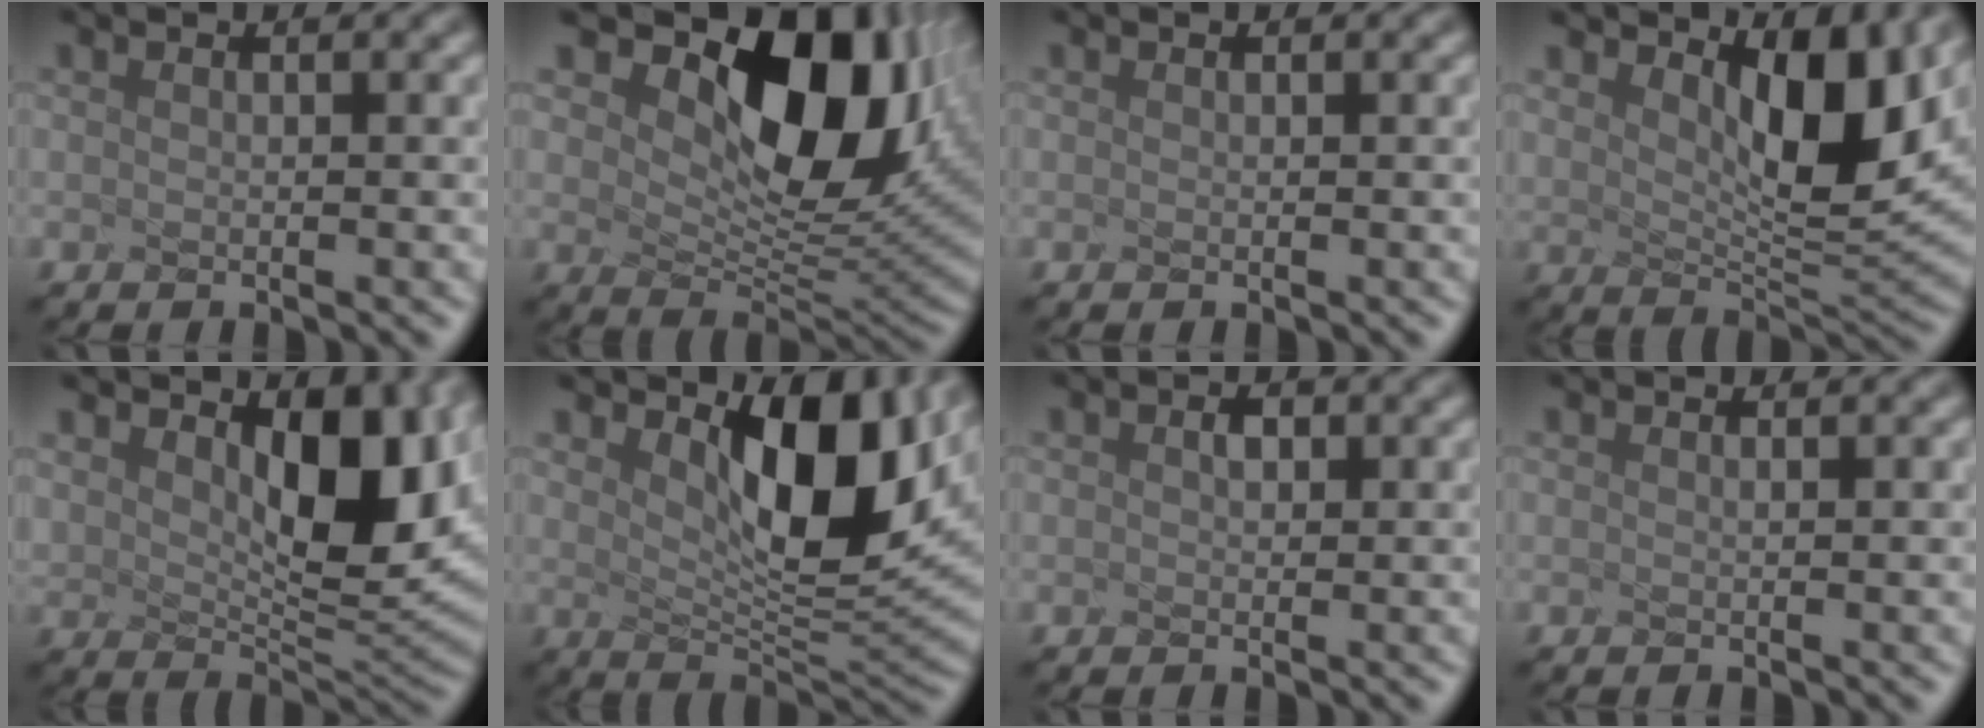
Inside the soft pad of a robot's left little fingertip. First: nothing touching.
{"total": 7.7, "force": [3.1, 4.3, 5.6], "torque": [-0.109, -0.017, 0.089]}
{"total": 0.0}
{"total": 5.9, "force": [2.7, 1.6, 5.0], "torque": [-0.108, -0.021, 0.084]}
{"total": 6.9, "force": [2.5, 3.0, 5.8], "torque": [-0.112, -0.019, 0.080]}
{"total": 6.8, "force": [2.0, 2.4, 6.0], "torque": [-0.123, -0.024, 0.071]}
{"total": 1.5, "force": [-0.9, -0.9, -0.7], "torque": [-0.021, -0.007, 0.025]}
{"total": 0.0}